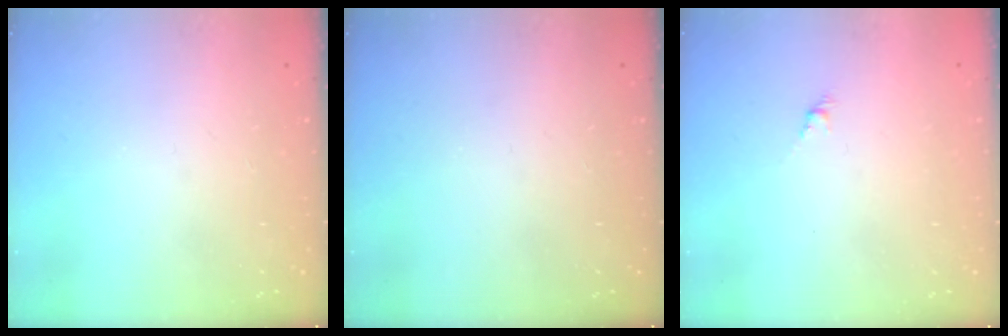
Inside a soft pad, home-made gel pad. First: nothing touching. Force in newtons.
{"total": 0.0}
{"total": 1.9, "press": 1.8, "slide": 0.7}